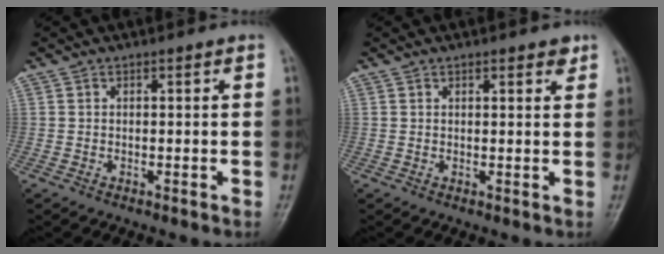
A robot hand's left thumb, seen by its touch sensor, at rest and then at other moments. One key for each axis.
{"total": 2.2, "fx": 1.6, "fy": 0.8, "fz": 1.4, "tx": -0.009, "ty": -0.007, "tz": 0.017}